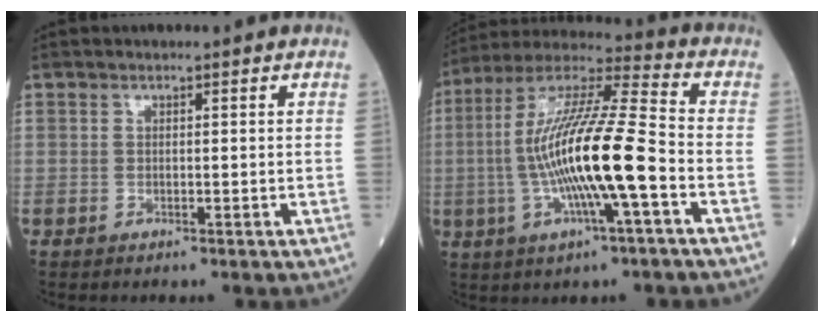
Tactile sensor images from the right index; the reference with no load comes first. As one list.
[{"total": 17.5, "force": [-3.3, 1.3, 17.2], "torque": [-0.335, 0.001, -0.066]}]